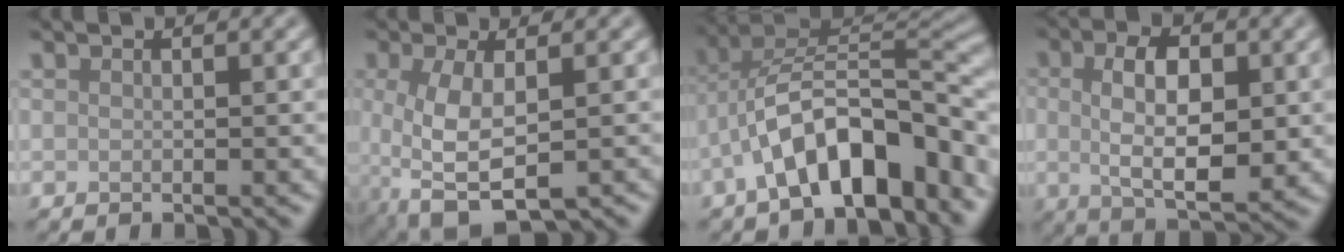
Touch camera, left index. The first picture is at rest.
{"total": 6.0, "force": [-1.7, 2.9, 5.0], "torque": [-0.113, -0.013, -0.024]}
{"total": 11.4, "force": [-4.5, 5.6, 8.8], "torque": [-0.129, 0.016, -0.075]}
{"total": 7.2, "force": [0.4, 3.4, 6.4], "torque": [-0.106, 0.001, 0.003]}